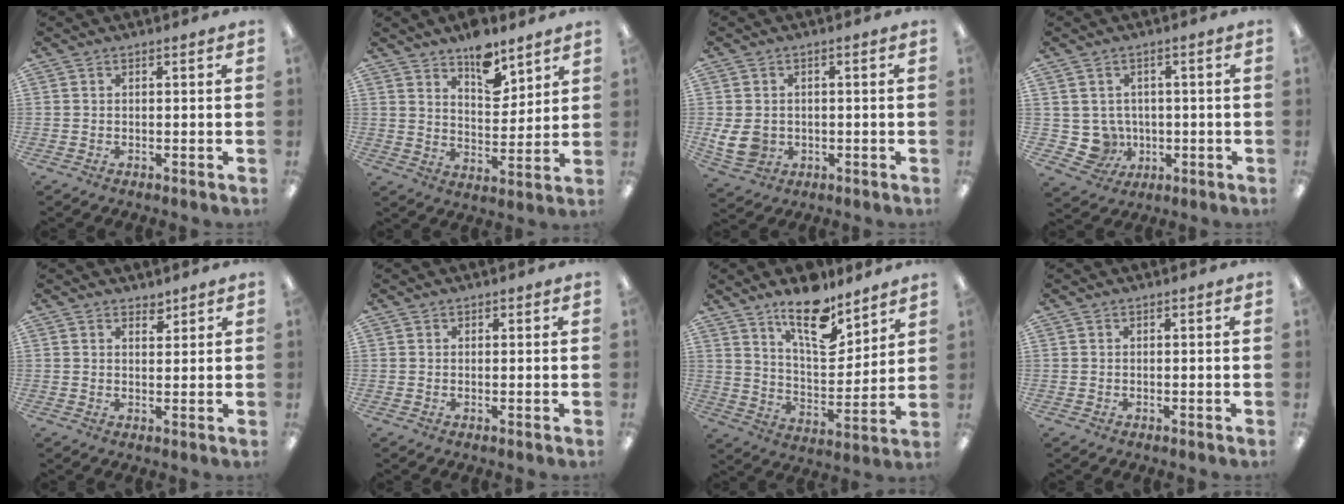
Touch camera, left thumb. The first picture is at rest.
{"total": 10.0, "force": [7.7, 4.4, 4.7], "torque": [-0.052, -0.052, 0.132]}
{"total": 6.8, "force": [-0.6, 5.8, 3.5], "torque": [-0.067, 0.006, -0.007]}
{"total": 6.2, "force": [0.2, 6.0, 1.3], "torque": [-0.054, -0.003, 0.013]}
{"total": 2.5, "force": [2.1, 1.1, 0.6], "torque": [0.002, -0.013, 0.037]}
{"total": 0.7, "force": [0.4, 0.6, -0.1], "torque": [0.001, 0.003, 0.007]}
{"total": 15.2, "force": [11.0, 6.0, 8.6], "torque": [-0.129, -0.068, 0.190]}
{"total": 0.0}